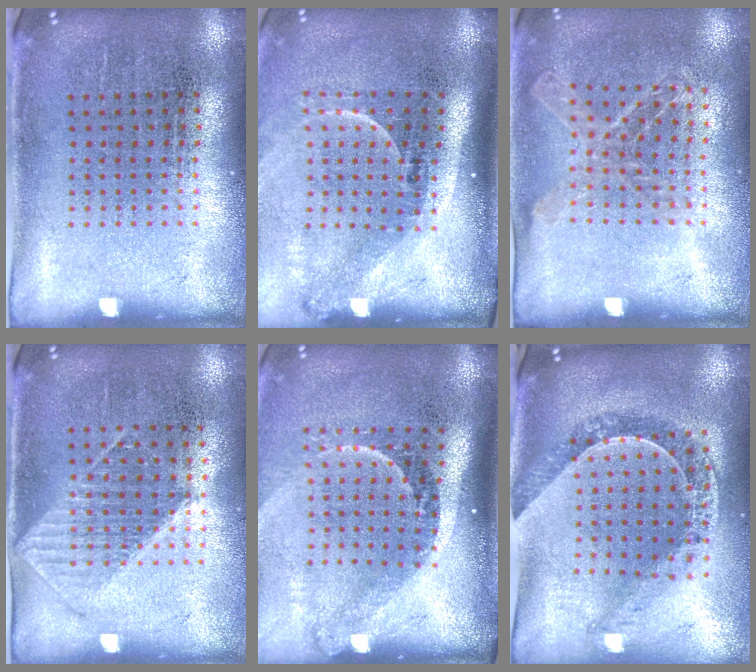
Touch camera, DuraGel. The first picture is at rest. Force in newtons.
{"total": 2.2, "press": 1.6, "slide": 1.6}
{"total": 1.1, "press": 1.1, "slide": 0.3}
{"total": 1.0, "press": 0.9, "slide": 0.3}
{"total": 2.2, "press": 1.5, "slide": 1.6}
{"total": 1.0, "press": 1.0, "slide": 0.1}